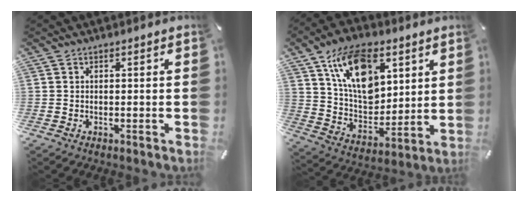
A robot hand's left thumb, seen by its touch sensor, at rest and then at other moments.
{"total": 17.6, "force": [8.1, 11.3, 10.8], "torque": [-0.195, -0.022, 0.148]}